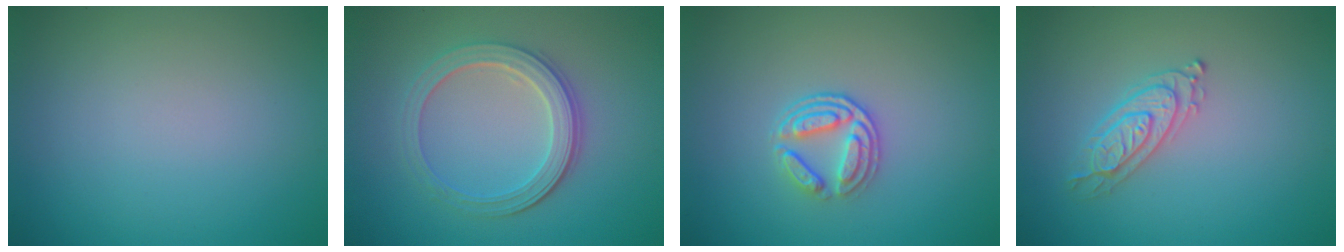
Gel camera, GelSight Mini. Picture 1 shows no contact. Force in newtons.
{"total": 4.0, "press": 3.4, "slide": 2.1}
{"total": 2.9, "press": 2.5, "slide": 1.6}
{"total": 2.4, "press": 2.4, "slide": 0.3}